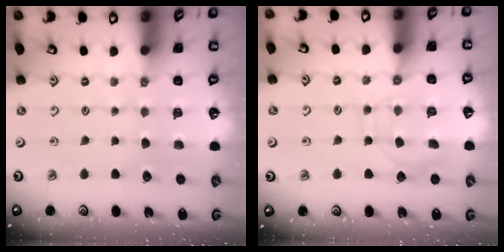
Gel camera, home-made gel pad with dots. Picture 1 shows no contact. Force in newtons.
{"total": 9.0, "press": 9.0, "slide": 1.0}